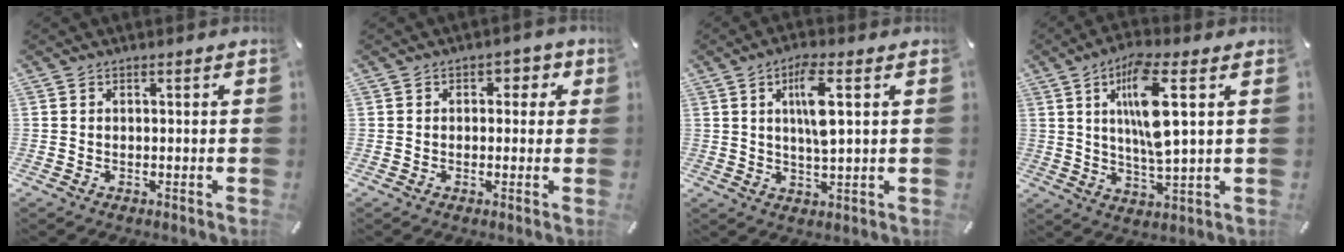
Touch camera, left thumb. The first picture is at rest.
{"total": 2.6, "force": [0.0, 2.0, 1.6], "torque": [-0.009, 0.002, -0.010]}
{"total": 8.2, "force": [2.4, 1.9, 7.6], "torque": [-0.153, -0.003, 0.034]}
{"total": 12.9, "force": [3.7, 3.1, 11.9], "torque": [-0.233, -0.009, 0.055]}